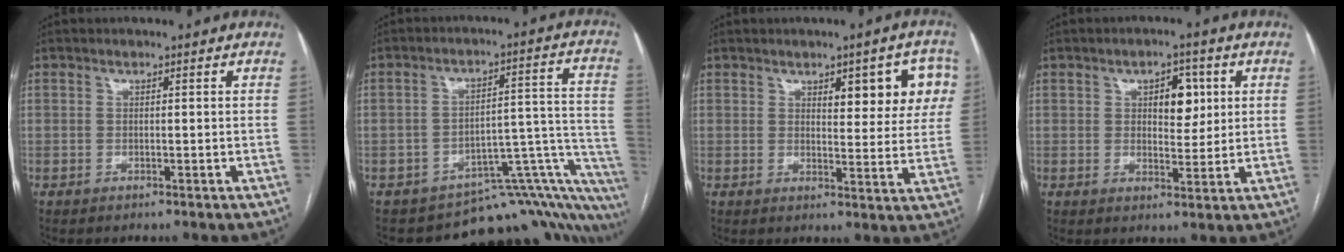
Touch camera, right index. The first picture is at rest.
{"total": 16.5, "force": [-14.2, 6.1, 5.8], "torque": [0.023, 0.092, -0.161]}
{"total": 9.2, "force": [3.7, 3.1, 7.8], "torque": [-0.083, 0.011, 0.046]}
{"total": 5.5, "force": [1.7, 2.8, 4.4], "torque": [-0.063, 0.007, 0.028]}